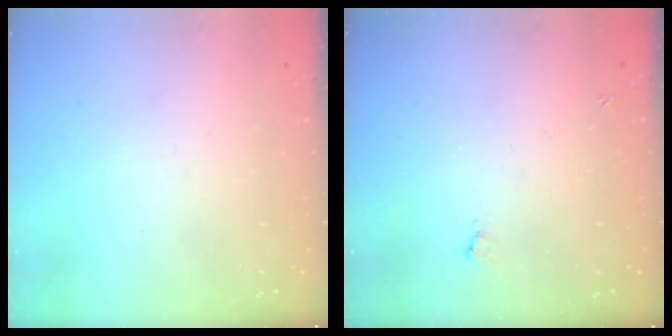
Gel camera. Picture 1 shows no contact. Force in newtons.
{"total": 2.6, "press": 2.6, "slide": 0.5}